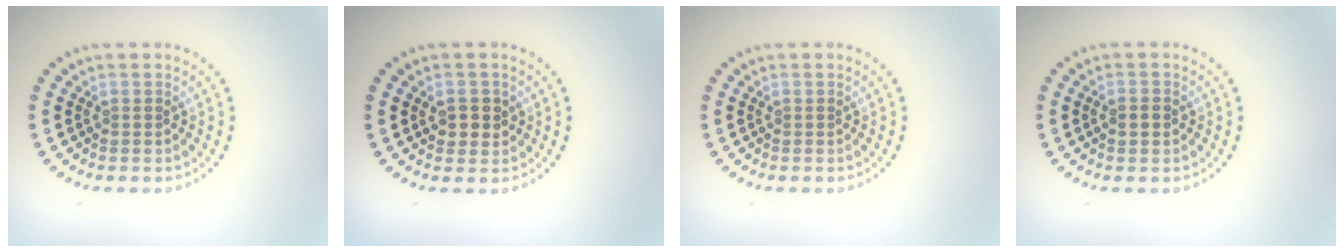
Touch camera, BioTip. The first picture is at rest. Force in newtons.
{"total": 2.0, "press": 2.0, "slide": 0.4}
{"total": 0.0}
{"total": 1.8, "press": 1.8, "slide": 0.0}